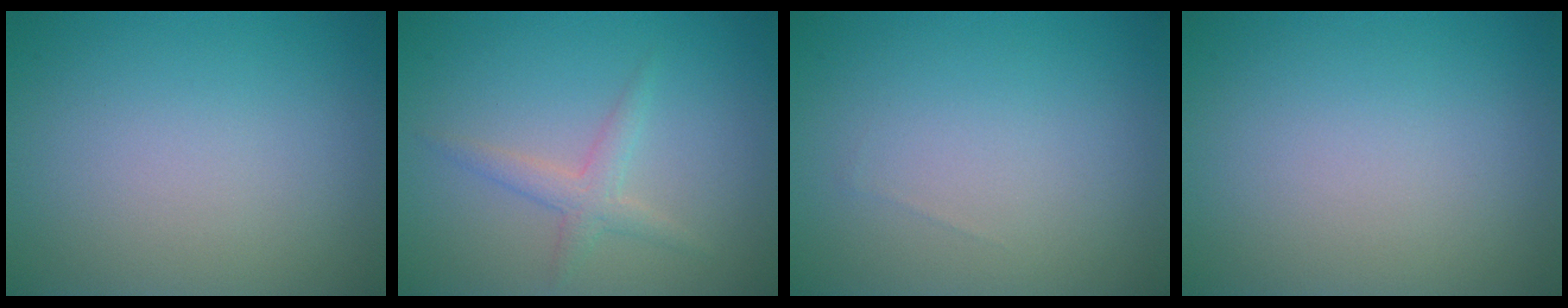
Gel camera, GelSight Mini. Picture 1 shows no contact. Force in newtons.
{"total": 2.0, "press": 2.0, "slide": 0.1}
{"total": 0.0}
{"total": 0.0}